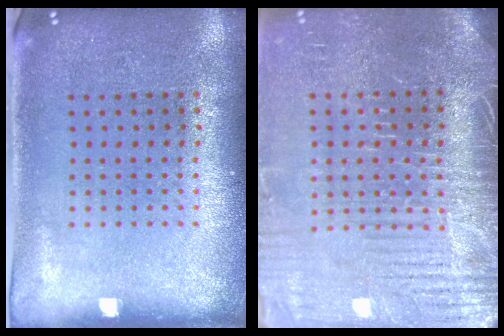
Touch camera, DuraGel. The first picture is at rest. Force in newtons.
{"total": 4.3, "press": 3.9, "slide": 1.7}